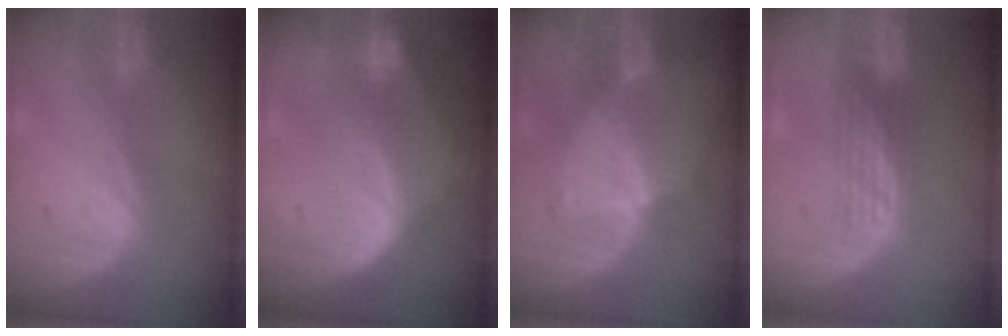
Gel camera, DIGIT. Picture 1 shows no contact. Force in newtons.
{"total": 8.3, "press": 7.1, "slide": 4.3}
{"total": 6.9, "press": 6.0, "slide": 3.4}
{"total": 2.9, "press": 2.7, "slide": 1.2}